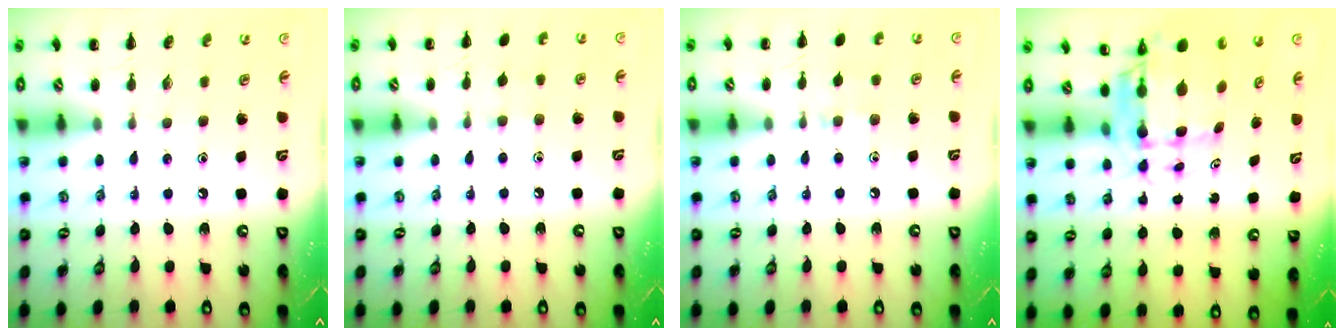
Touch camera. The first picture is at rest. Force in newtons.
{"total": 4.8, "press": 4.4, "slide": 2.0}
{"total": 6.2, "press": 5.9, "slide": 2.1}
{"total": 7.4, "press": 6.8, "slide": 2.7}